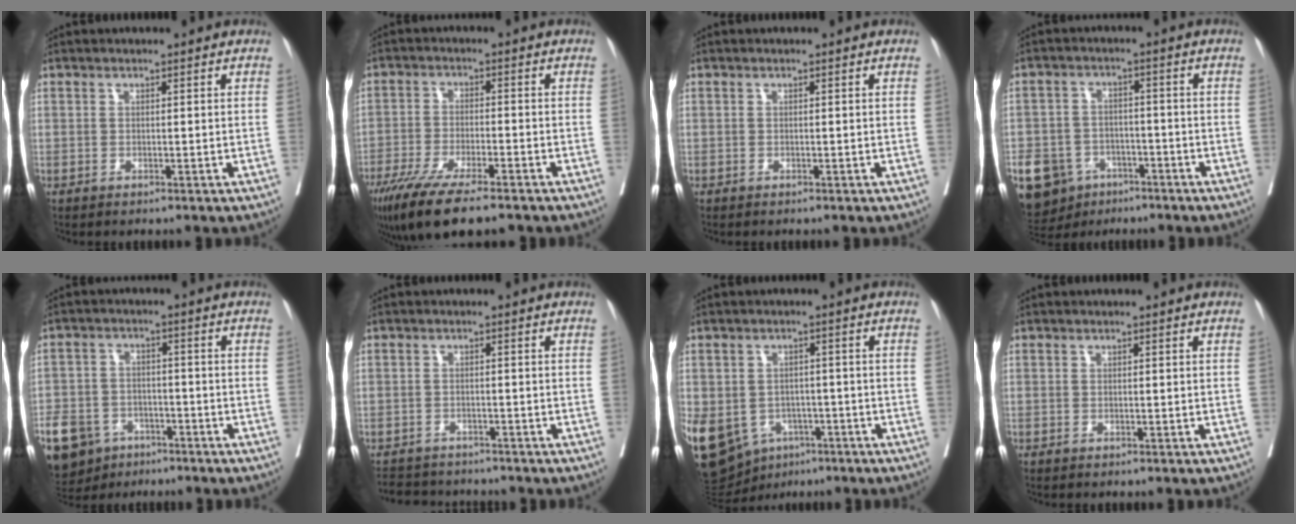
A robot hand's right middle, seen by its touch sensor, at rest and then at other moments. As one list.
[{"total": 13.4, "force": [-10.0, 2.0, 8.7], "torque": [-0.153, -0.035, -0.164]}, {"total": 0.0}, {"total": 13.5, "force": [-7.3, 10.3, 4.8], "torque": [-0.126, 0.008, -0.107]}, {"total": 14.9, "force": [-9.1, 10.1, 6.1], "torque": [-0.161, -0.004, -0.141]}, {"total": 5.7, "force": [-5.4, 1.7, 0.5], "torque": [-0.004, -0.001, -0.082]}, {"total": 25.7, "force": [-10.7, 20.1, 12.0], "torque": [-0.387, -0.018, -0.148]}, {"total": 0.0}]